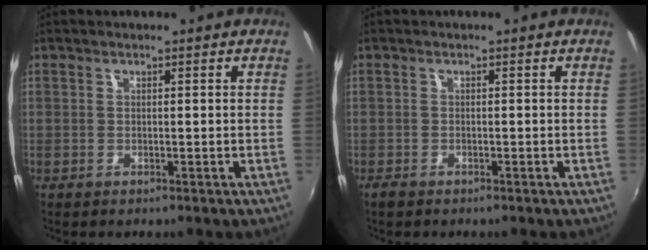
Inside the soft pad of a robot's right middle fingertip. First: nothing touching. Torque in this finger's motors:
{"motor_torque": [0.28, -0.28, 0.02, 0.00]}